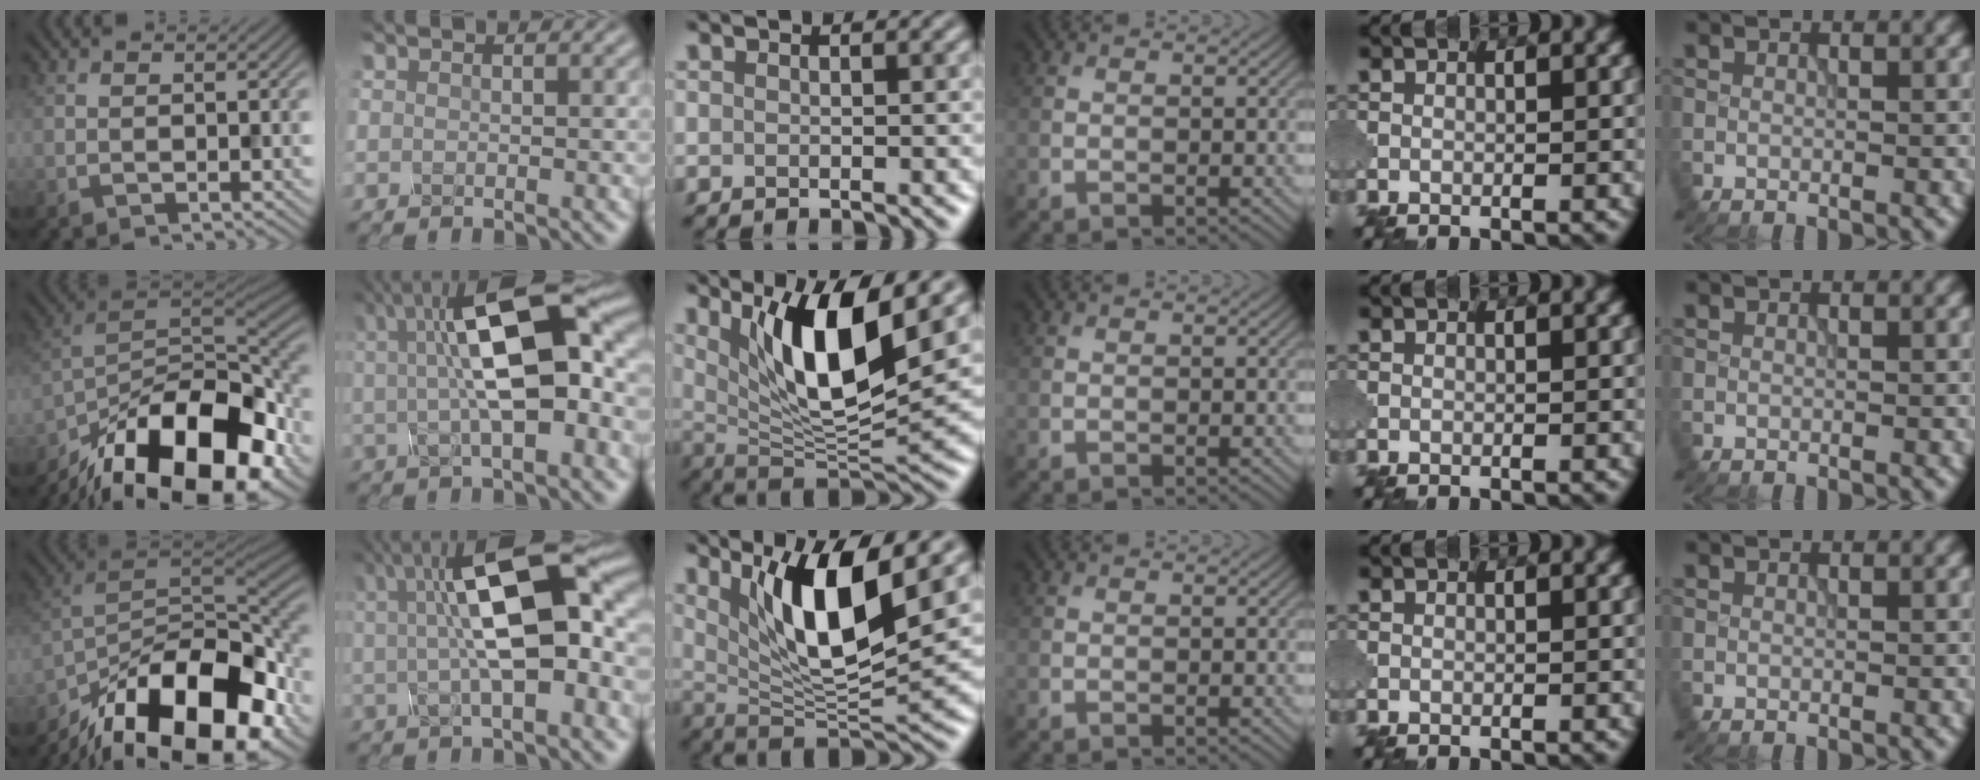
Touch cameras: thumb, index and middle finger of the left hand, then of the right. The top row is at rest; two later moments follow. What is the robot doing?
{"motion": "assemble", "object": "glue stick"}